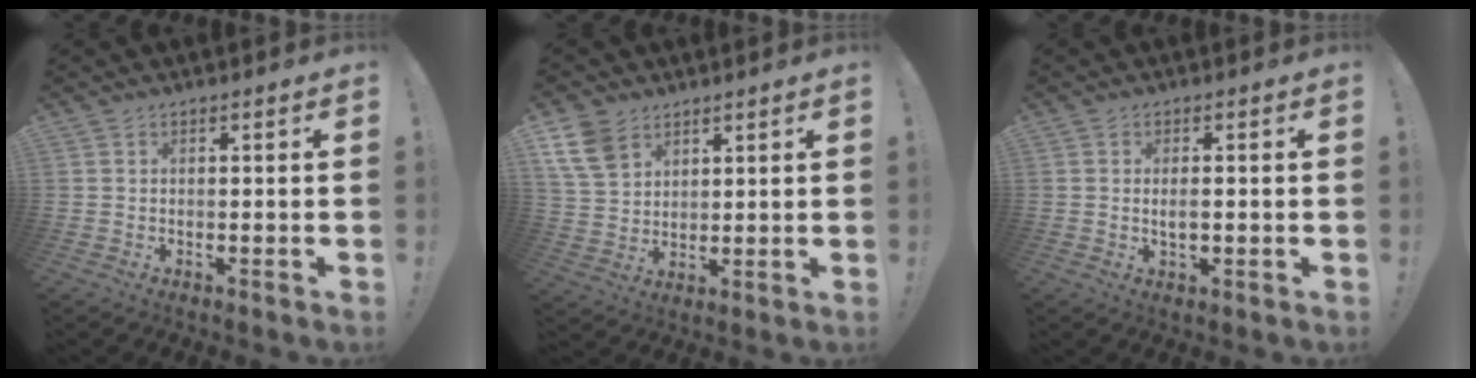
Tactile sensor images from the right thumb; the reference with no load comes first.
{"total": 10.2, "force": [6.2, 6.8, 4.4], "torque": [-0.089, -0.028, 0.125]}
{"total": 3.0, "force": [-0.3, 1.1, 2.7], "torque": [-0.039, -0.001, -0.007]}